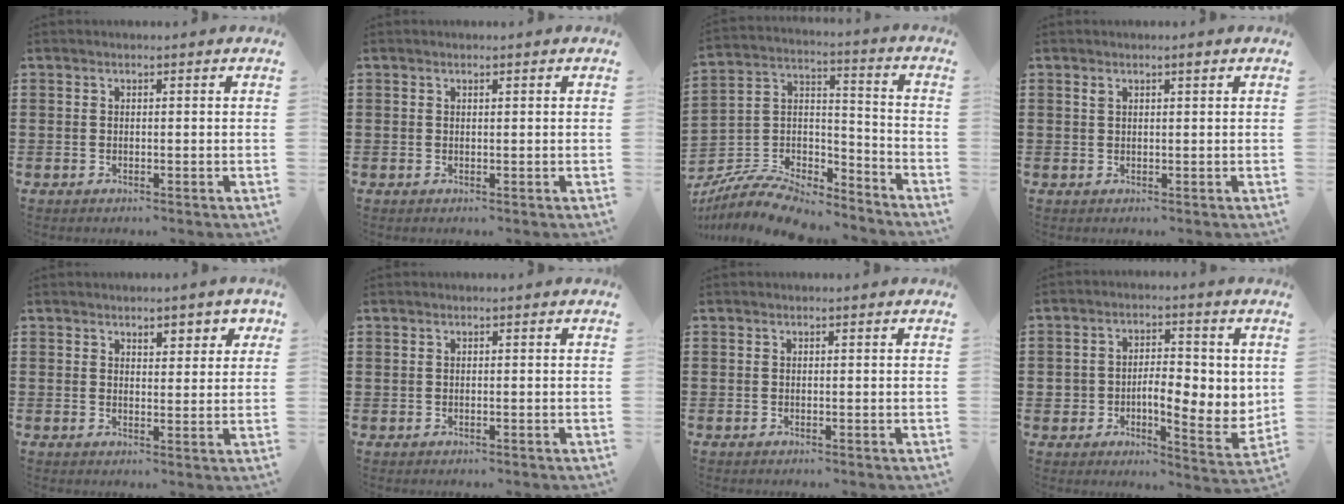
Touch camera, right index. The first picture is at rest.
{"total": 0.0}
{"total": 8.5, "force": [-7.9, 2.3, 2.2], "torque": [-0.055, 0.007, -0.158]}
{"total": 1.3, "force": [0.8, 0.3, 1.0], "torque": [-0.020, 0.001, 0.013]}
{"total": 2.9, "force": [2.1, 1.5, 1.4], "torque": [-0.027, 0.007, 0.034]}
{"total": 0.0}
{"total": 0.0}
{"total": 7.5, "force": [-0.5, 4.7, 5.9], "torque": [-0.093, 0.001, -0.015]}